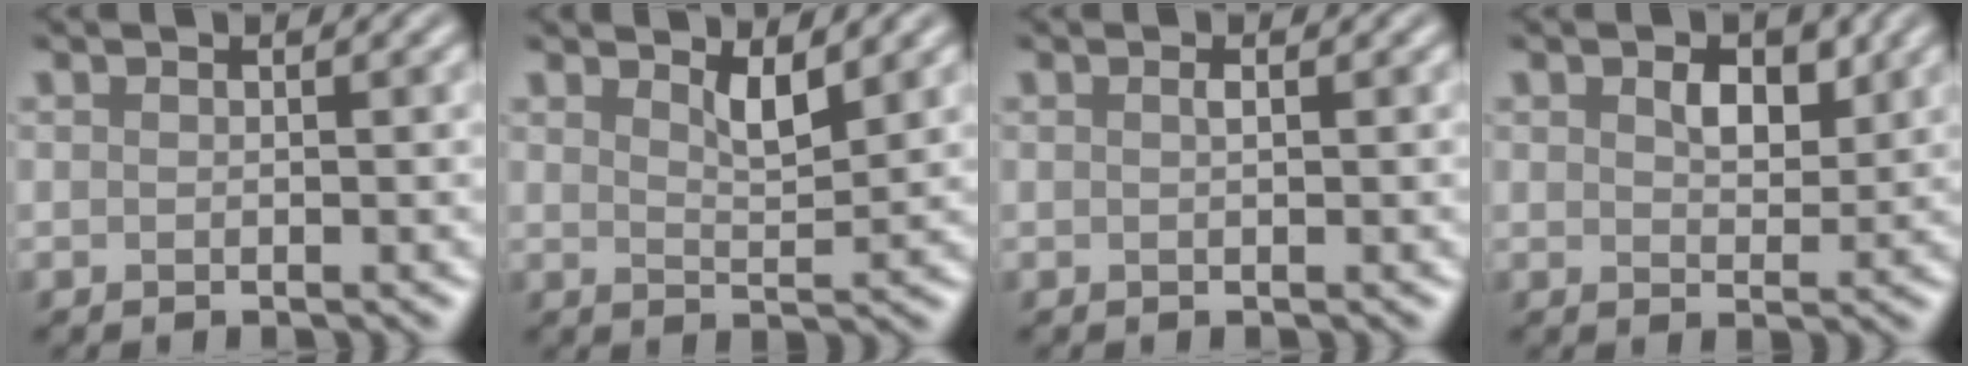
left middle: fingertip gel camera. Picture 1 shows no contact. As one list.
[{"total": 2.5, "force": [1.6, 0.6, 1.8], "torque": [-0.031, -0.007, 0.029]}, {"total": 0.6, "force": [0.2, 0.1, 0.6], "torque": [-0.011, 0.003, 0.003]}, {"total": 2.6, "force": [1.1, 1.5, 1.8], "torque": [-0.031, -0.002, 0.018]}]